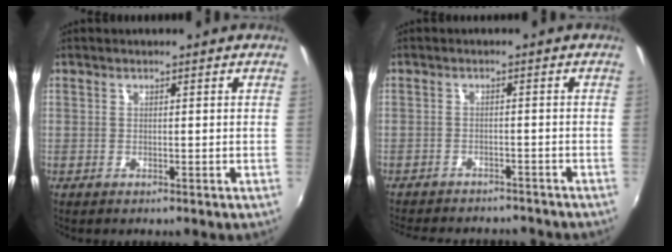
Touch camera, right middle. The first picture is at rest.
{"total": 12.2, "force": [-10.8, 3.5, 4.6], "torque": [-0.103, -0.016, -0.148]}